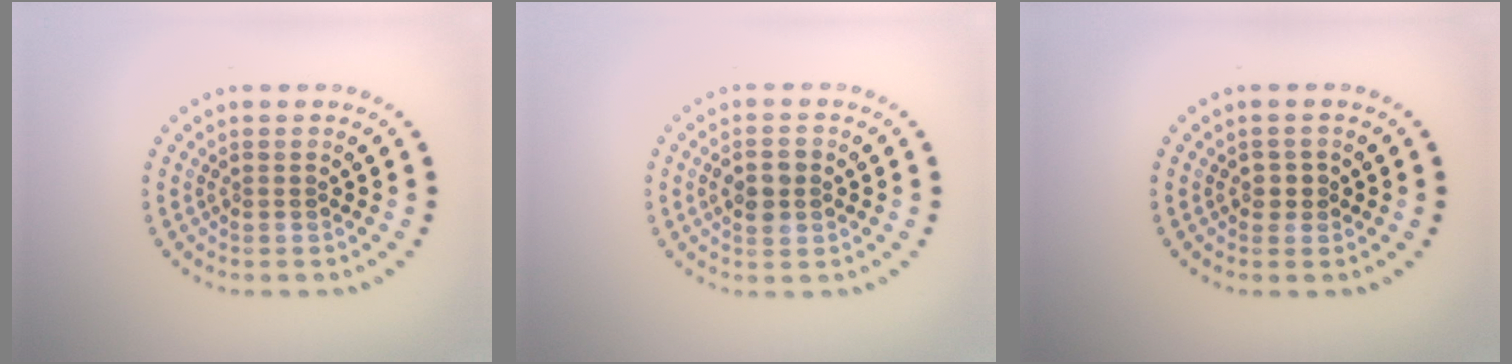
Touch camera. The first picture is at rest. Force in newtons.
{"total": 2.8, "press": 2.8, "slide": 0.1}
{"total": 1.2, "press": 1.0, "slide": 0.6}